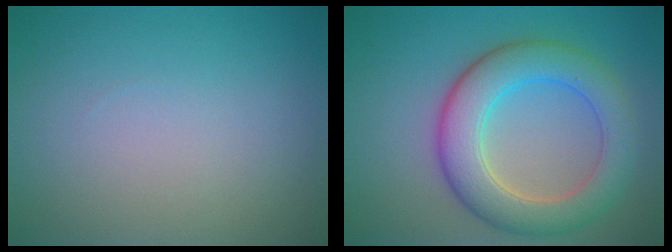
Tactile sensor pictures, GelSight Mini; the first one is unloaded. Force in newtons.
{"total": 6.9, "press": 6.9, "slide": 0.1}